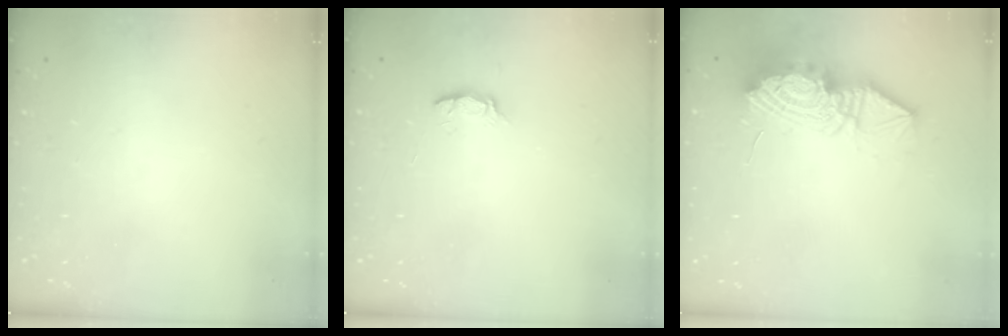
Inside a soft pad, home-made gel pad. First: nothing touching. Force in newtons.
{"total": 3.3, "press": 3.3, "slide": 0.4}
{"total": 15.0, "press": 14.9, "slide": 1.4}